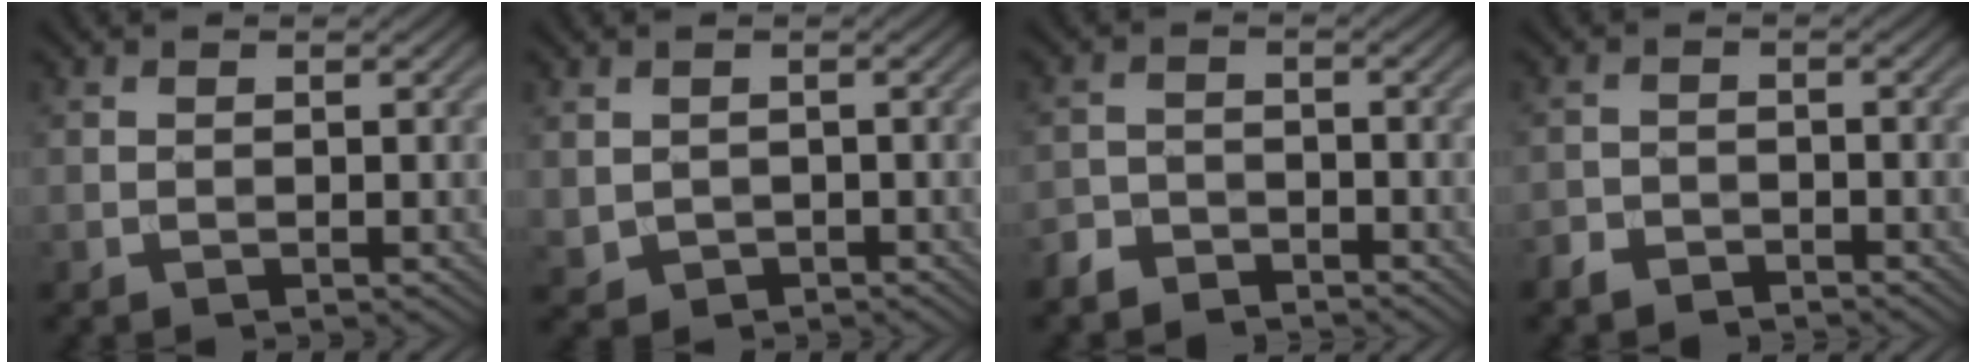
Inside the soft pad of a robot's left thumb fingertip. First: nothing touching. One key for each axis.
{"total": 1.2, "fx": 0.2, "fy": 1.2, "fz": 0.3, "tx": -0.017, "ty": -0.004, "tz": 0.011}
{"total": 2.9, "fx": -2.7, "fy": 0.9, "fz": 0.0, "tx": 0.000, "ty": 0.002, "tz": -0.062}
{"total": 2.2, "fx": -2.1, "fy": 0.8, "fz": 0.1, "tx": -0.003, "ty": 0.000, "tz": -0.048}